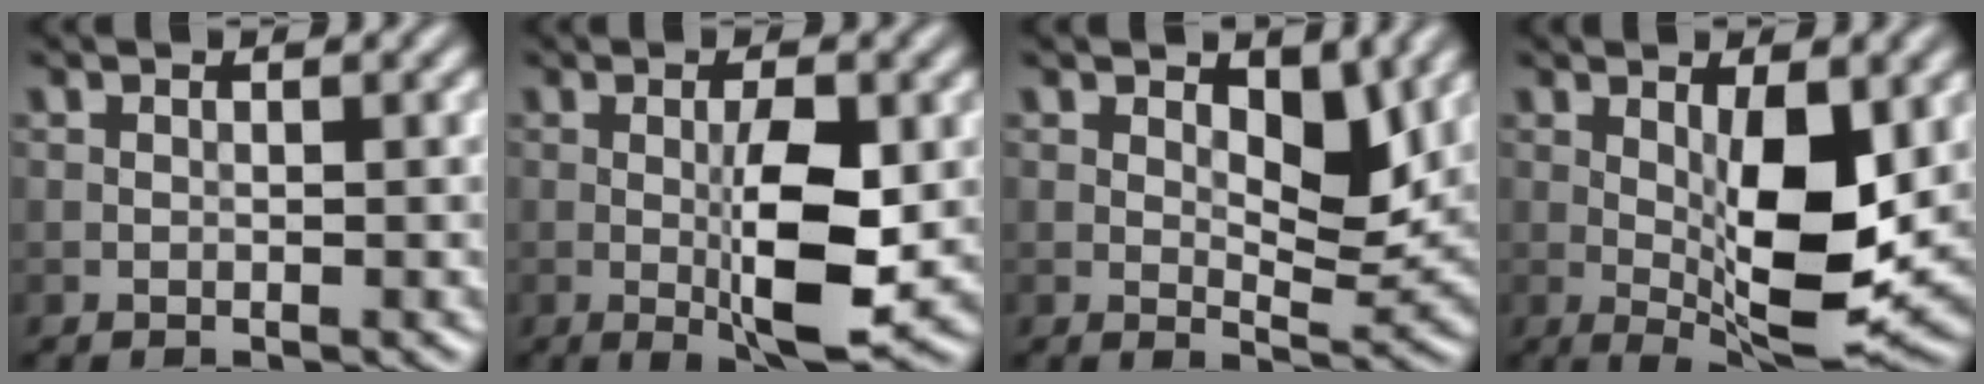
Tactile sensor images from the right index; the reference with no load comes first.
{"total": 6.2, "force": [-0.5, 1.5, 6.0], "torque": [-0.105, -0.006, -0.006]}
{"total": 3.7, "force": [1.6, 1.7, 2.9], "torque": [-0.043, -0.009, 0.024]}
{"total": 7.9, "force": [0.4, 2.5, 7.4], "torque": [-0.121, -0.014, 0.013]}